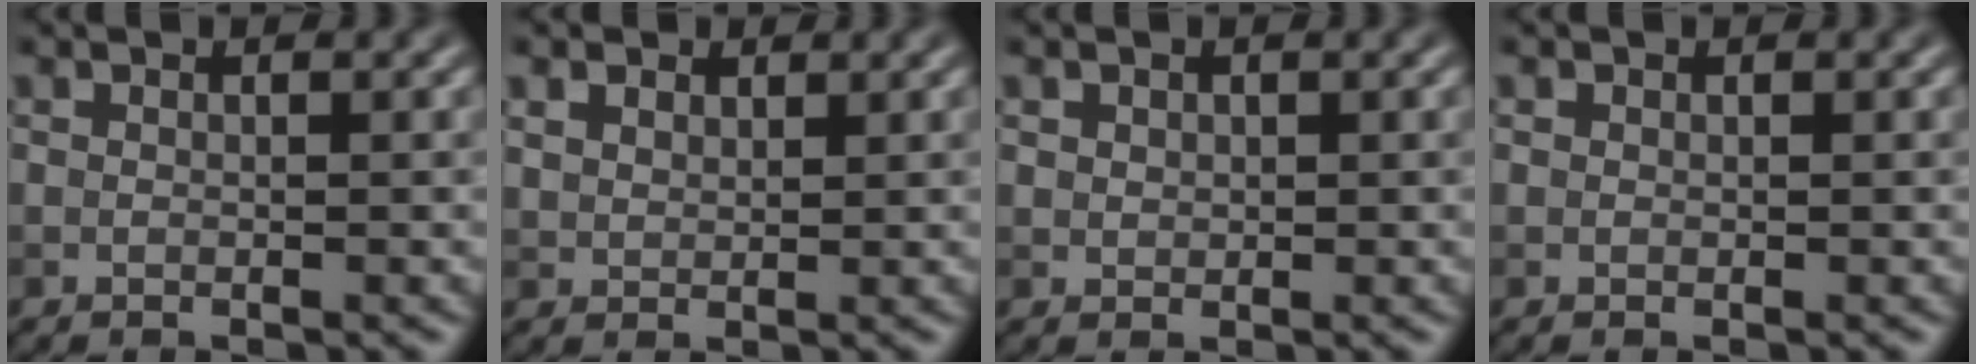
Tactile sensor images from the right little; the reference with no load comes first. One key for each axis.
{"total": 2.2, "fx": 1.5, "fy": 1.4, "fz": 0.7, "tx": -0.025, "ty": -0.004, "tz": 0.033}
{"total": 0.7, "fx": 0.4, "fy": 0.6, "fz": 0.2, "tx": 0.000, "ty": -0.003, "tz": 0.010}
{"total": 0.0}